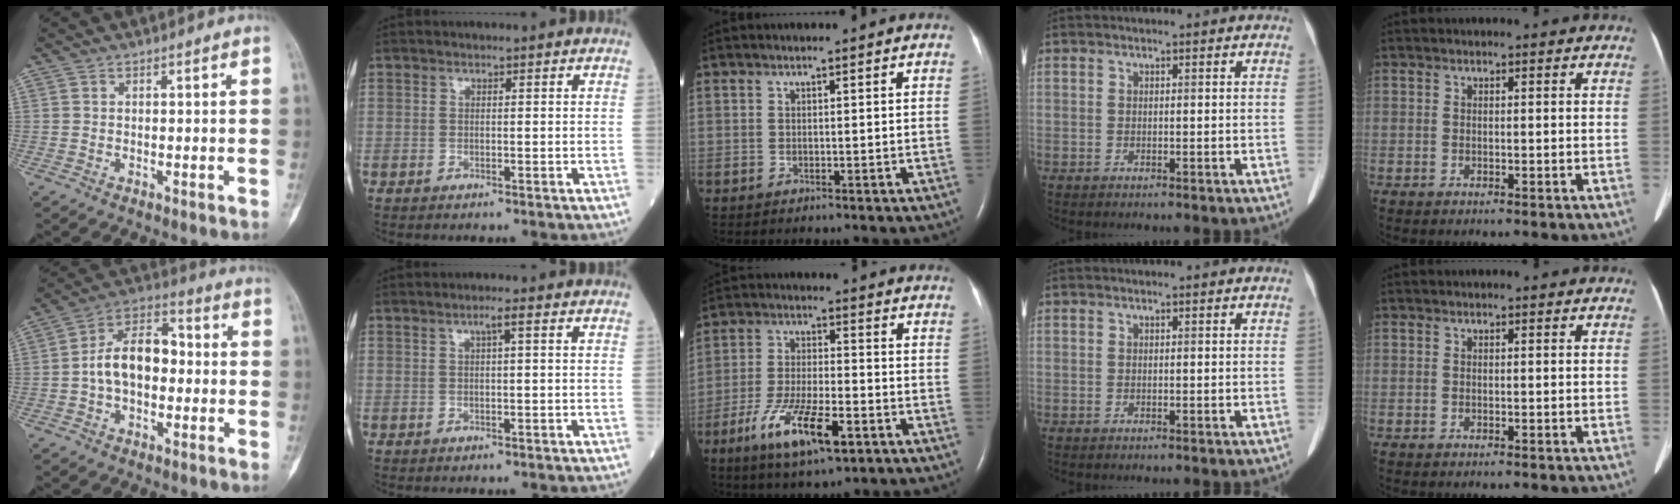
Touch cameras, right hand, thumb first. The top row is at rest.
{"thumb": {"total": 12.5, "force": [-1.0, 8.0, 9.5], "torque": [-0.142, 0.042, -0.029]}, "index": {"total": 2.2, "force": [0.8, 0.5, 2.0], "torque": [-0.044, 0.009, 0.017]}, "middle": {"total": 11.3, "force": [-5.7, 2.4, 9.5], "torque": [-0.185, -0.017, -0.098]}}